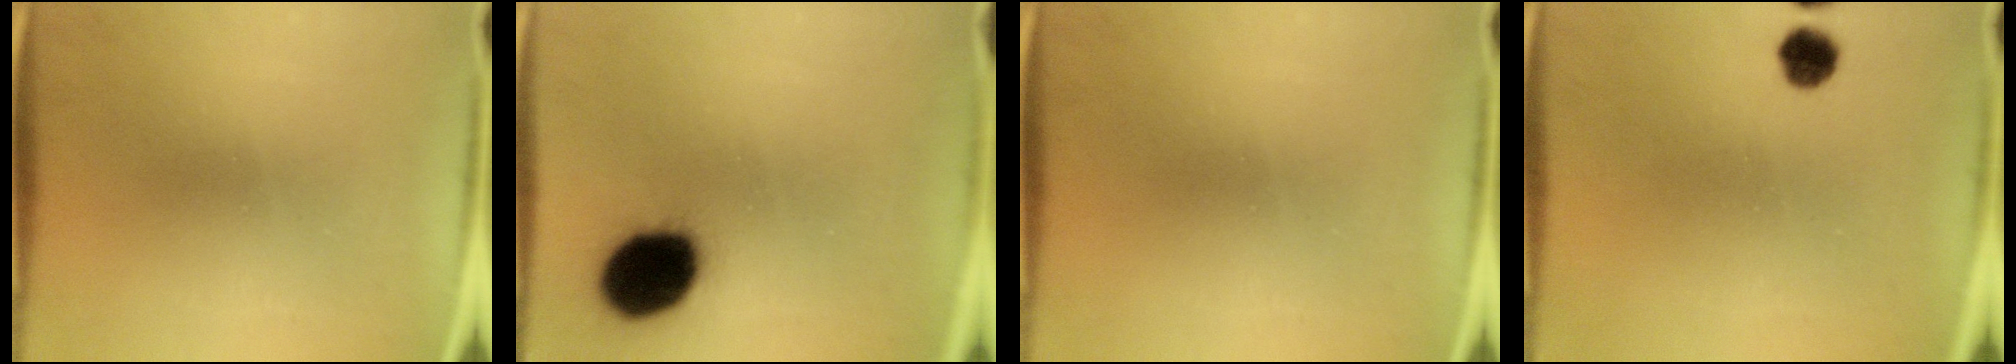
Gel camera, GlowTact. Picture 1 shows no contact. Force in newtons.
{"total": 18.9}
{"total": 0.0}
{"total": 4.1}